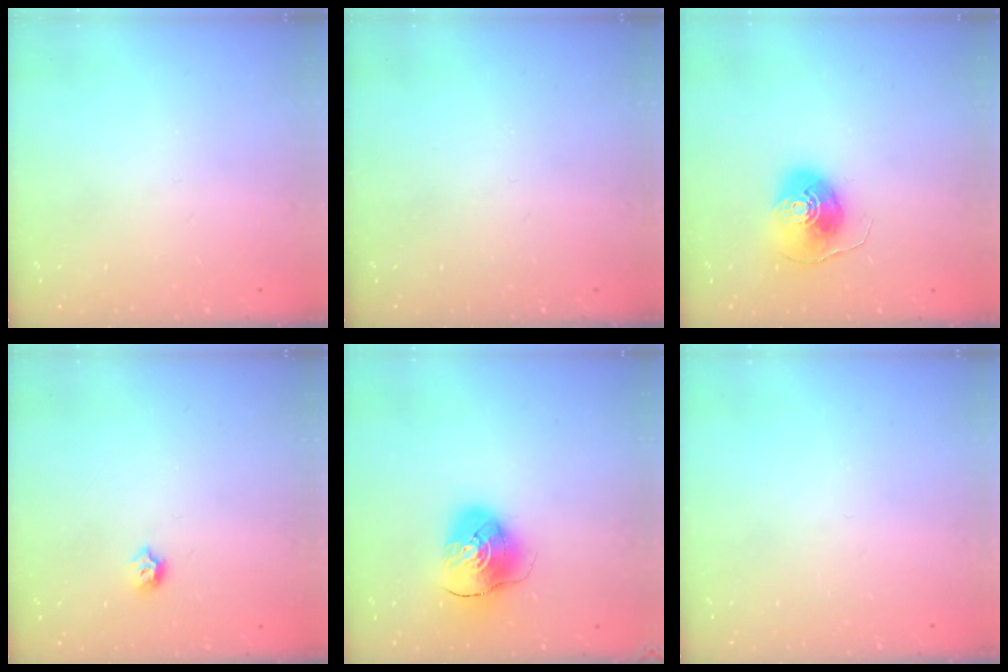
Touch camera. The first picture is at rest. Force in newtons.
{"total": 0.0}
{"total": 8.9, "press": 8.9, "slide": 0.8}
{"total": 4.9, "press": 4.8, "slide": 0.9}
{"total": 10.2, "press": 10.1, "slide": 1.4}
{"total": 0.0}